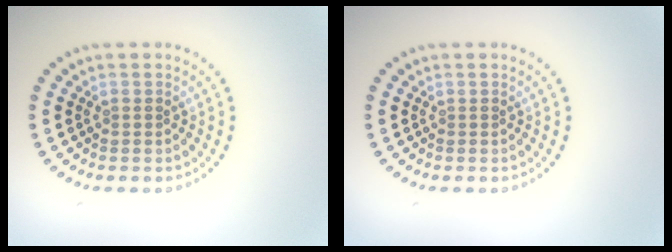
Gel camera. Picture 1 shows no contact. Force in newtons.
{"total": 0.0}